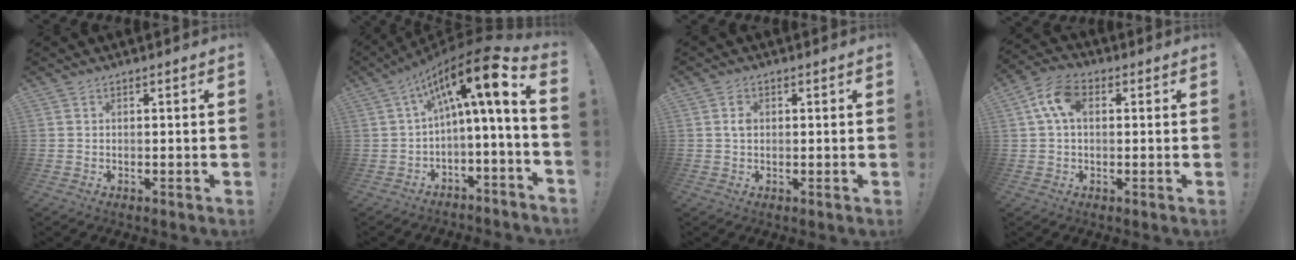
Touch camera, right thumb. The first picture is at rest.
{"total": 14.9, "force": [4.2, 1.8, 14.2], "torque": [-0.216, -0.036, 0.057]}
{"total": 2.1, "force": [0.3, 1.5, 1.4], "torque": [-0.024, 0.005, 0.002]}
{"total": 9.3, "force": [2.1, 5.7, 7.0], "torque": [-0.137, 0.014, 0.044]}